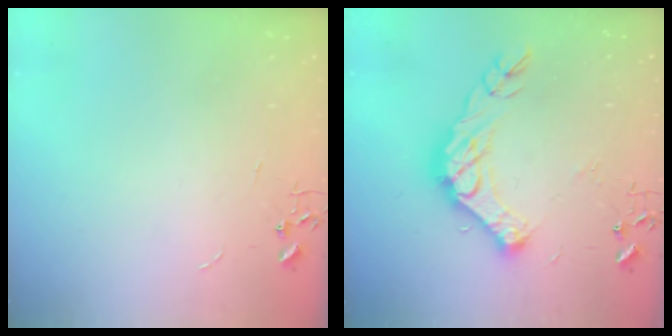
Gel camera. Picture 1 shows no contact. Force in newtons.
{"total": 17.2, "press": 17.2, "slide": 1.2}